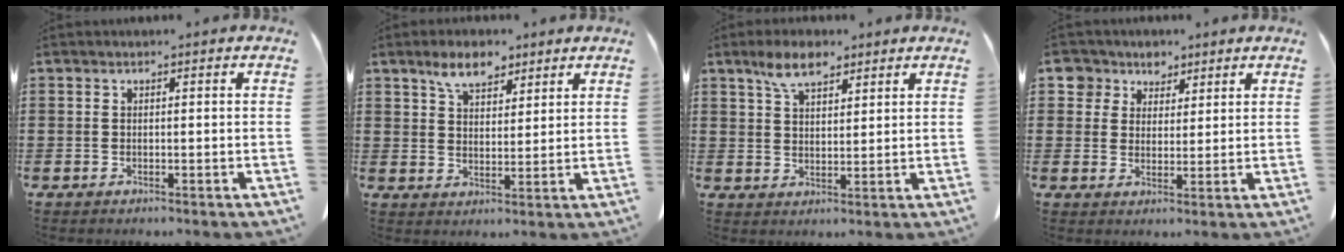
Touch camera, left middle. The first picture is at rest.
{"total": 5.8, "force": [4.3, 2.7, 2.8], "torque": [-0.059, -0.002, 0.079]}
{"total": 5.9, "force": [4.0, 2.5, 3.5], "torque": [-0.079, 0.006, 0.074]}
{"total": 5.0, "force": [3.5, 3.6, 0.7], "torque": [-0.031, 0.000, 0.063]}